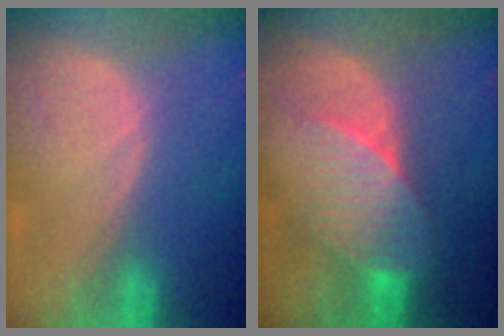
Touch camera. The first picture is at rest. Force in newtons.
{"total": 7.3, "press": 6.8, "slide": 2.8}